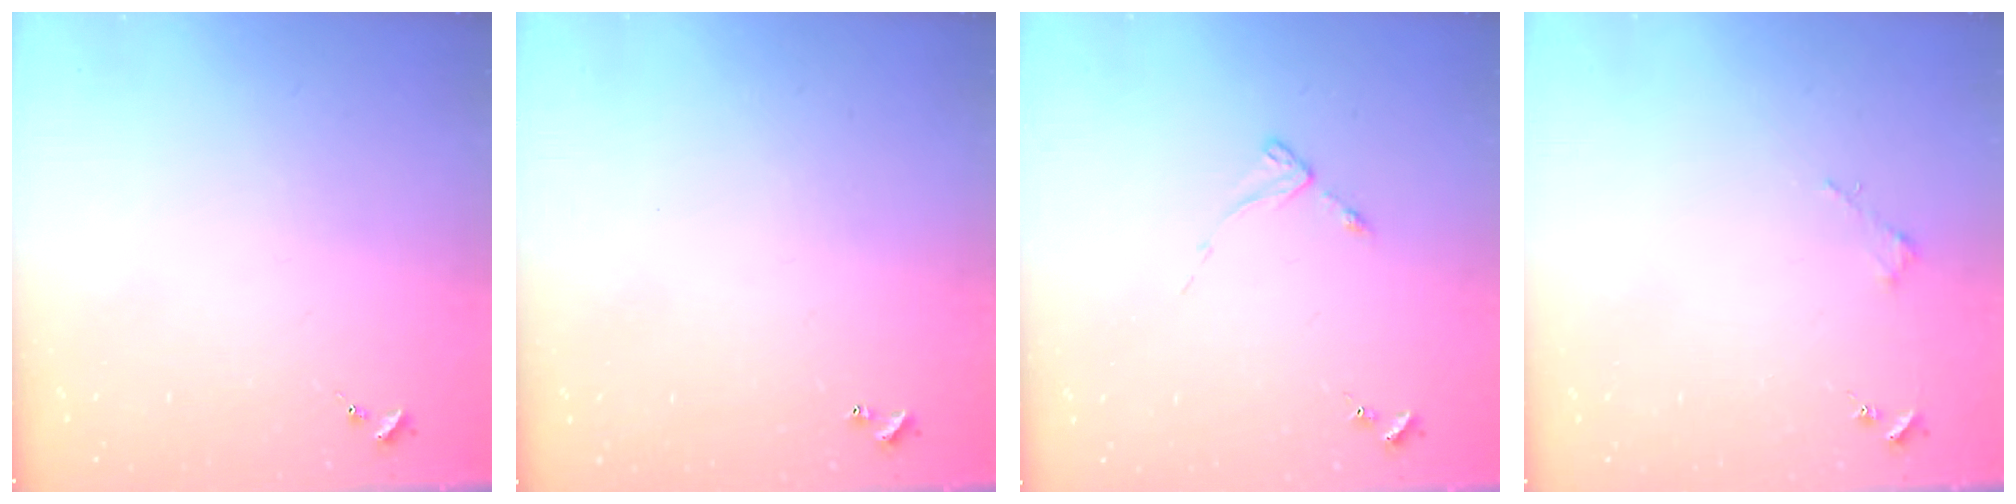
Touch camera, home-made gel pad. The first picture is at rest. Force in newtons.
{"total": 1.0, "press": 1.0, "slide": 0.2}
{"total": 2.8, "press": 2.8, "slide": 0.3}
{"total": 1.8, "press": 1.8, "slide": 0.2}